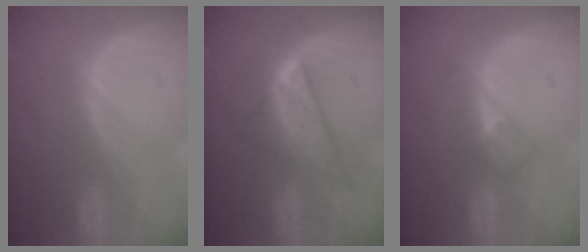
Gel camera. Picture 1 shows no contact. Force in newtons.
{"total": 6.4, "press": 6.4, "slide": 0.1}
{"total": 2.7, "press": 2.4, "slide": 1.1}